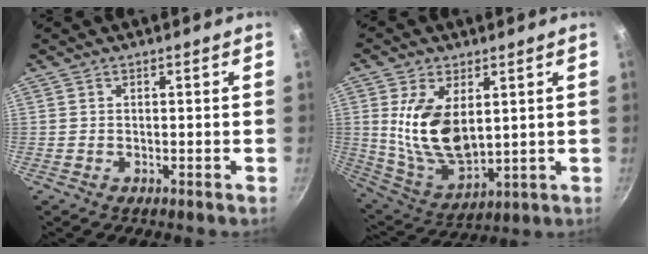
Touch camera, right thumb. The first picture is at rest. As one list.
[{"total": 14.6, "force": [2.9, 8.3, 11.7], "torque": [-0.208, -0.030, 0.071]}]